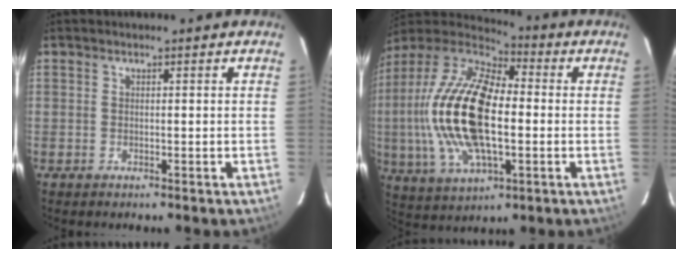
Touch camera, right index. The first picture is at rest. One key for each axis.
{"total": 23.9, "fx": -1.1, "fy": 11.3, "fz": 21.1, "tx": -0.440, "ty": 0.004, "tz": -0.024}